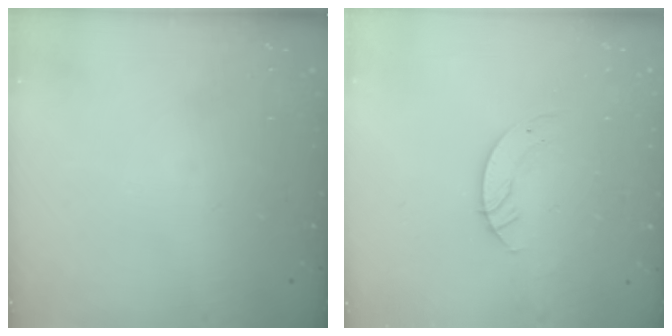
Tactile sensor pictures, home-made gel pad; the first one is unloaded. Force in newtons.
{"total": 3.3, "press": 3.3, "slide": 0.2}